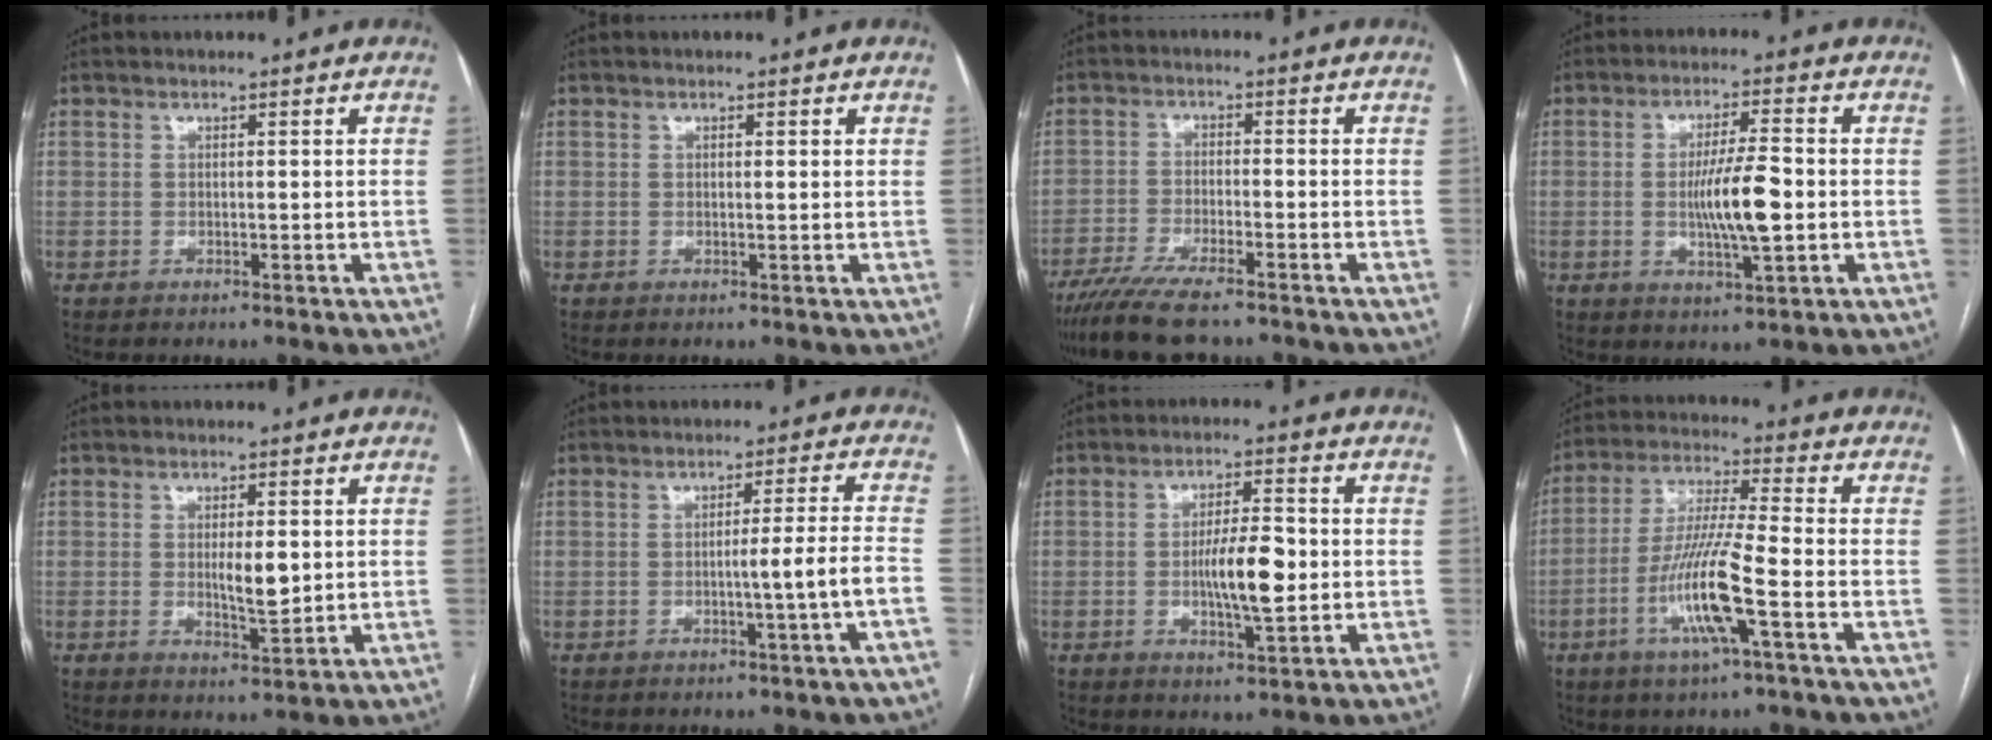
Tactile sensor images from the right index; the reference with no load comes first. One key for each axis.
{"total": 0.8, "fx": 0.3, "fy": 0.1, "fz": 0.7, "tx": -0.014, "ty": 0.001, "tz": 0.003}
{"total": 9.8, "fx": -8.0, "fy": 1.2, "fz": 5.5, "tx": -0.093, "ty": -0.025, "tz": -0.132}
{"total": 8.5, "fx": -0.9, "fy": 1.2, "fz": 8.4, "tx": -0.152, "ty": -0.002, "tz": -0.016}
{"total": 4.6, "fx": 0.4, "fy": 1.2, "fz": 4.4, "tx": -0.072, "ty": -0.007, "tz": 0.008}
{"total": 5.3, "fx": -1.8, "fy": -1.4, "fz": 4.8, "tx": -0.067, "ty": 0.000, "tz": -0.027}
{"total": 7.9, "fx": -0.8, "fy": 1.7, "fz": 7.6, "tx": -0.135, "ty": 0.001, "tz": -0.013}
{"total": 11.7, "fx": -4.1, "fy": -0.1, "fz": 11.0, "tx": -0.222, "ty": -0.008, "tz": -0.083}